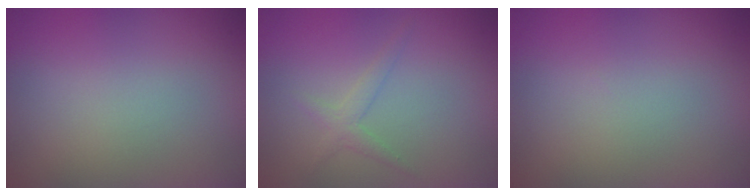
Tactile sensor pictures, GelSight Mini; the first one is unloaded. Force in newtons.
{"total": 1.4, "press": 1.4, "slide": 0.1}
{"total": 0.0}